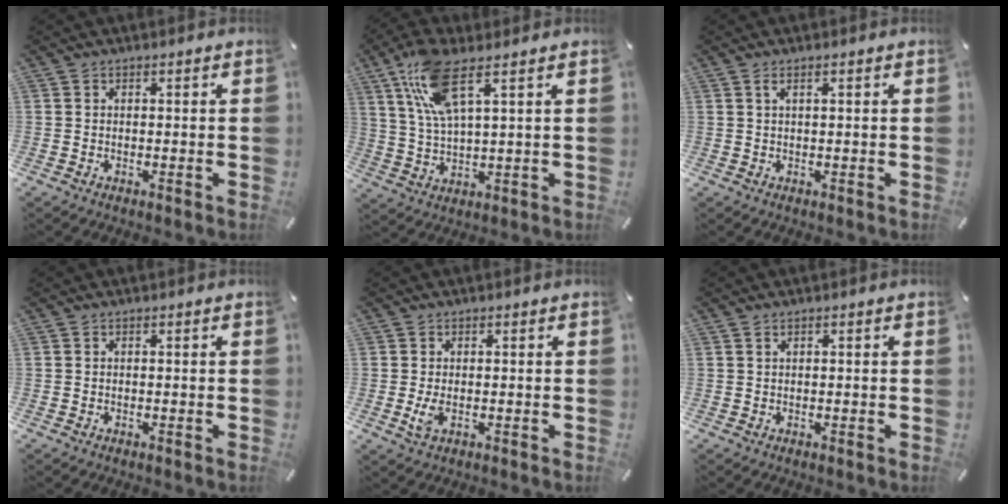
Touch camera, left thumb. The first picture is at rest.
{"total": 11.5, "force": [6.2, 3.6, 9.0], "torque": [-0.178, 0.000, 0.115]}
{"total": 1.3, "force": [0.6, 0.1, 1.2], "torque": [-0.025, 0.000, 0.010]}
{"total": 0.0}
{"total": 2.7, "force": [-0.1, 1.7, 2.1], "torque": [-0.044, -0.007, -0.006]}
{"total": 0.5, "force": [0.3, 0.2, 0.4], "torque": [-0.007, 0.000, 0.005]}